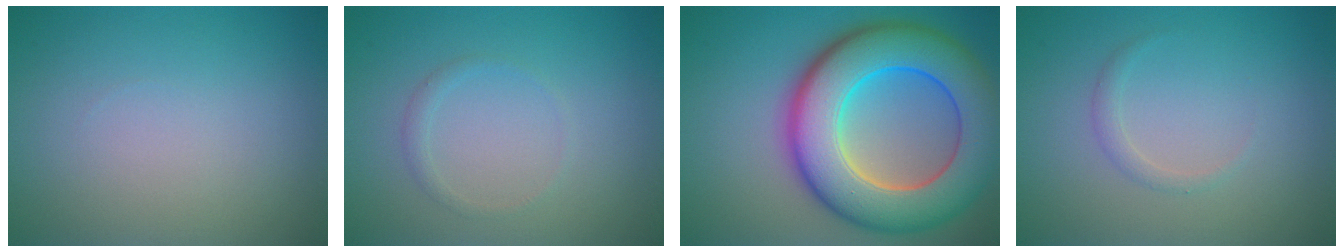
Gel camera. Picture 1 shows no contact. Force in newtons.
{"total": 0.9, "press": 0.8, "slide": 0.1}
{"total": 12.5, "press": 12.5, "slide": 0.3}
{"total": 0.9, "press": 0.9, "slide": 0.1}